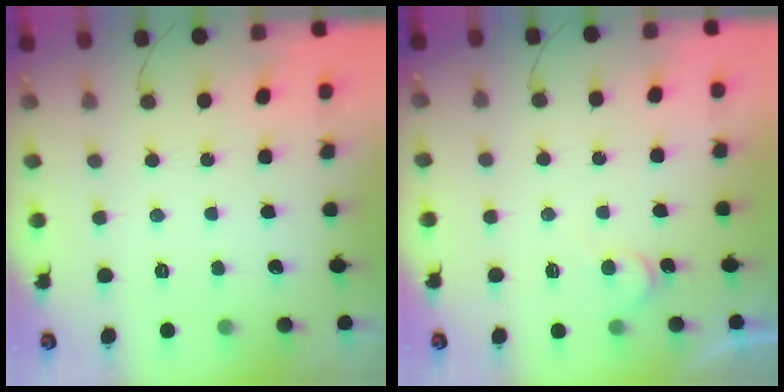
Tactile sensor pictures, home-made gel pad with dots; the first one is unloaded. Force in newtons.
{"total": 3.8, "press": 3.8, "slide": 0.3}